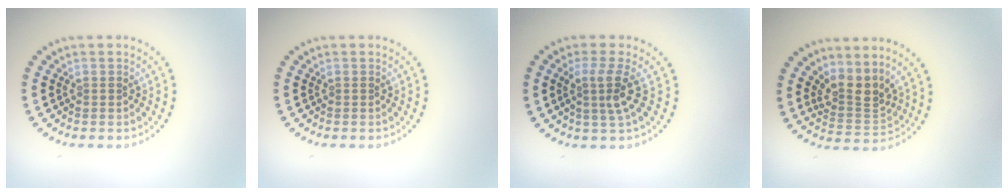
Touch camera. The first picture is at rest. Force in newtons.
{"total": 0.0}
{"total": 2.7, "press": 1.9, "slide": 1.9}
{"total": 3.1, "press": 2.2, "slide": 2.2}